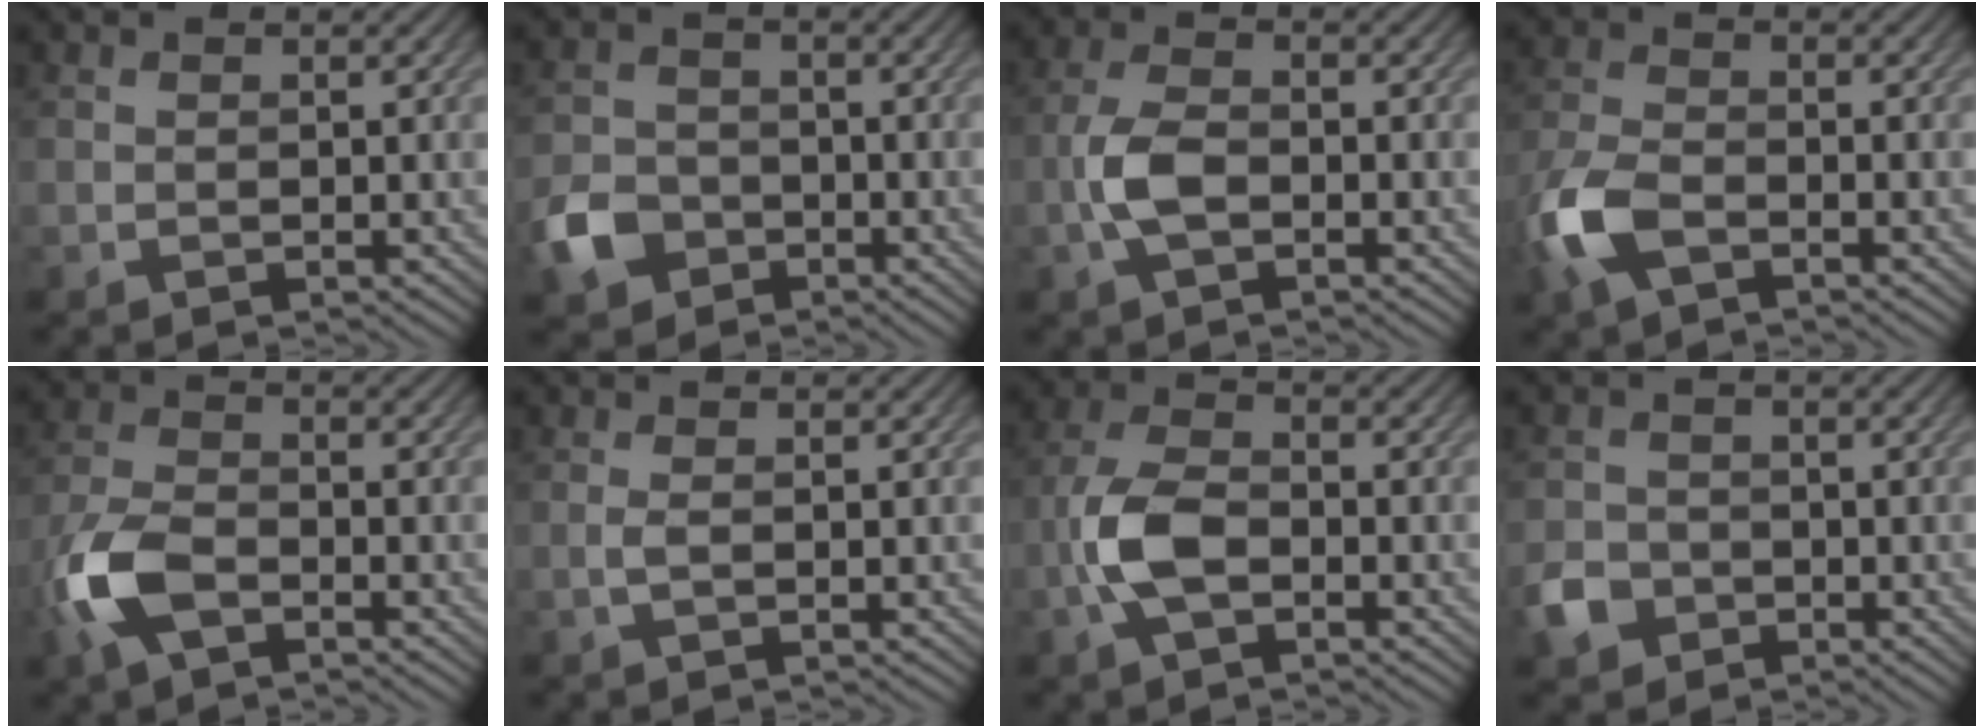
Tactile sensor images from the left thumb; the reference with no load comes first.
{"total": 5.1, "force": [-2.8, 3.7, 2.0], "torque": [-0.047, -0.004, -0.065]}
{"total": 4.6, "force": [-1.6, 2.1, 3.8], "torque": [-0.093, 0.004, -0.042]}
{"total": 6.6, "force": [-3.3, 3.2, 4.7], "torque": [-0.121, -0.008, -0.082]}
{"total": 7.2, "force": [-3.5, 3.5, 5.3], "torque": [-0.132, -0.004, -0.086]}
{"total": 1.1, "force": [-0.2, 0.2, 1.1], "torque": [-0.025, 0.001, -0.006]}
{"total": 6.4, "force": [-2.2, 3.0, 5.2], "torque": [-0.122, 0.004, -0.056]}
{"total": 3.6, "force": [-2.0, 2.7, 1.3], "torque": [-0.031, -0.005, -0.045]}